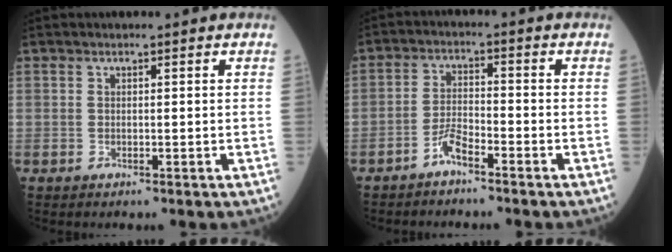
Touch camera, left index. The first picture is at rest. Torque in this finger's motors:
{"motor_torque": [0.24, 0.36, 0.05, 0.01]}